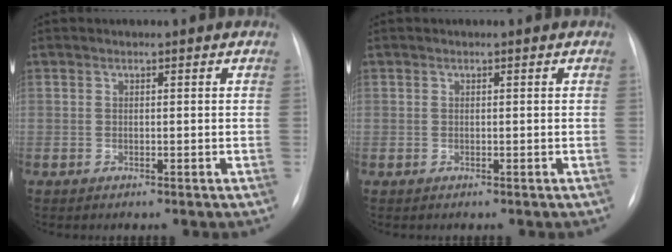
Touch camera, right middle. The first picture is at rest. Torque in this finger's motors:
{"motor_torque": [-0.89, 0.44, -0.23, -0.07]}